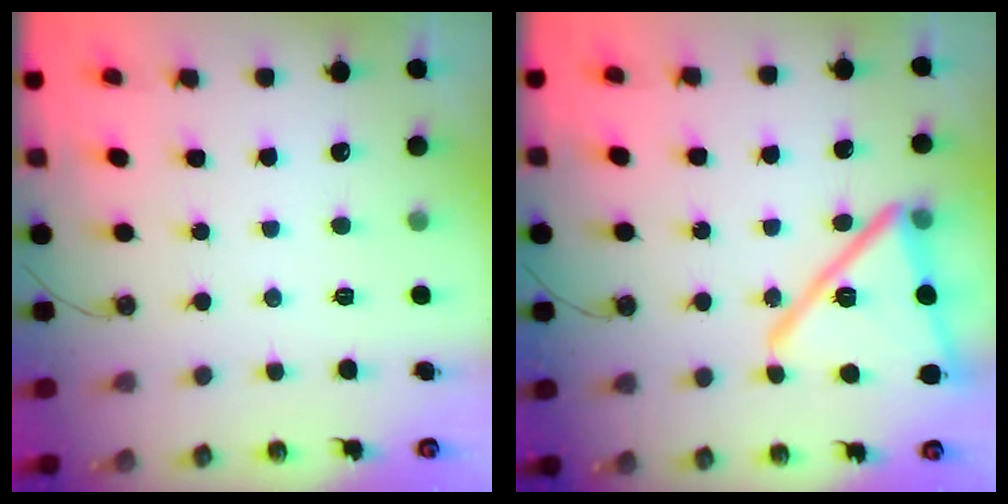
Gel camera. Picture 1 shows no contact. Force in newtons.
{"total": 20.6, "press": 20.5, "slide": 1.4}